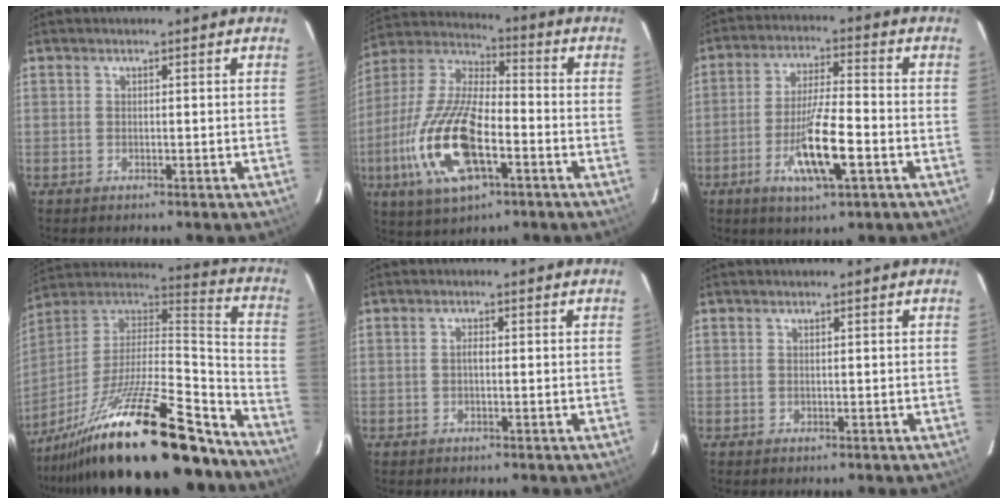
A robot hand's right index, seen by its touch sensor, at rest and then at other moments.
{"total": 19.7, "force": [-6.5, 8.1, 16.8], "torque": [-0.365, -0.016, -0.124]}
{"total": 11.5, "force": [-4.4, 2.0, 10.4], "torque": [-0.202, -0.012, -0.080]}
{"total": 32.0, "force": [-23.7, 6.9, 20.4], "torque": [-0.333, -0.035, -0.376]}
{"total": 1.0, "force": [-0.1, 0.4, 1.0], "torque": [-0.018, 0.005, -0.004]}
{"total": 0.0}